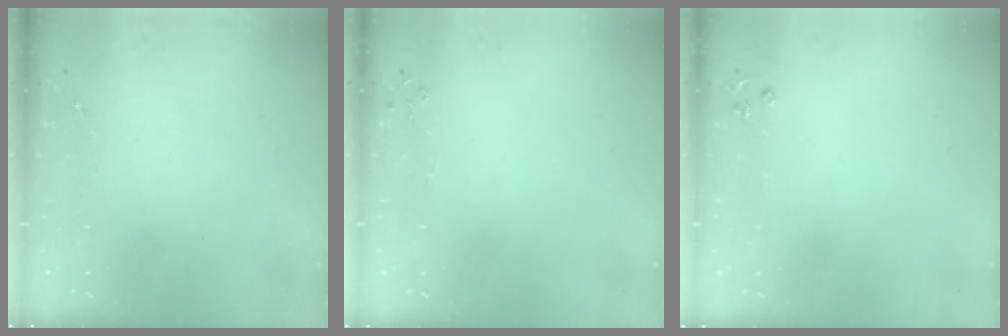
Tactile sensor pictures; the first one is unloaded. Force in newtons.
{"total": 2.7, "press": 2.7, "slide": 0.3}
{"total": 3.9, "press": 3.8, "slide": 0.6}